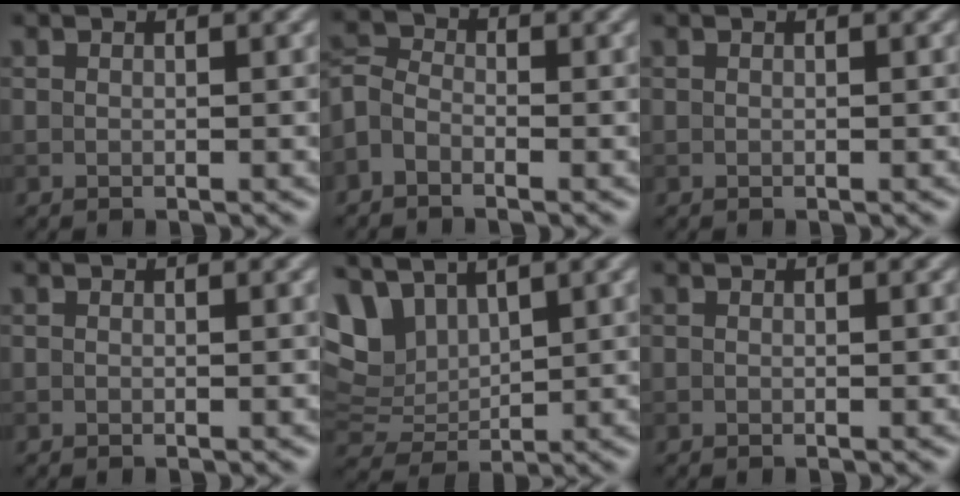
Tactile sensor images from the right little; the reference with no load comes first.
{"total": 2.6, "force": [-1.5, 1.5, 1.5], "torque": [-0.035, 0.007, -0.042]}
{"total": 0.6, "force": [-0.3, -0.5, -0.2], "torque": [0.006, 0.000, -0.005]}
{"total": 0.0}
{"total": 5.4, "force": [3.3, 2.9, 3.2], "torque": [-0.075, 0.004, 0.066]}
{"total": 0.0}